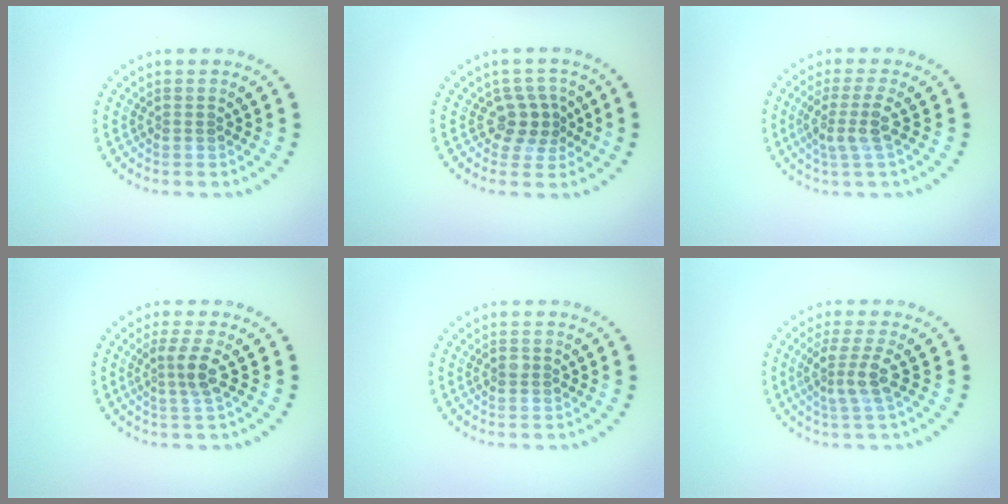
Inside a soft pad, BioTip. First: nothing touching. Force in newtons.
{"total": 2.6, "press": 2.1, "slide": 1.6}
{"total": 2.5, "press": 1.9, "slide": 1.6}
{"total": 2.3, "press": 1.8, "slide": 1.4}
{"total": 0.9, "press": 0.9, "slide": 0.0}
{"total": 2.8, "press": 2.2, "slide": 1.7}